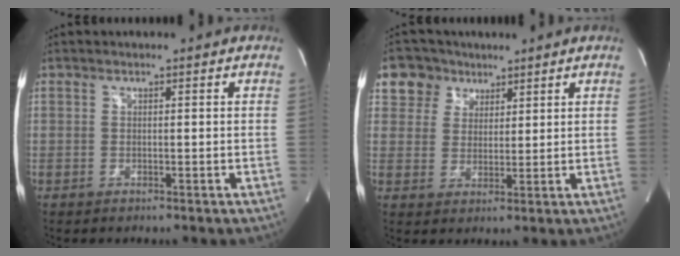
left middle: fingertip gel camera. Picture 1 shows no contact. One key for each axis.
{"total": 6.0, "fx": 3.5, "fy": 4.8, "fz": 0.5, "tx": -0.015, "ty": 0.009, "tz": 0.067}